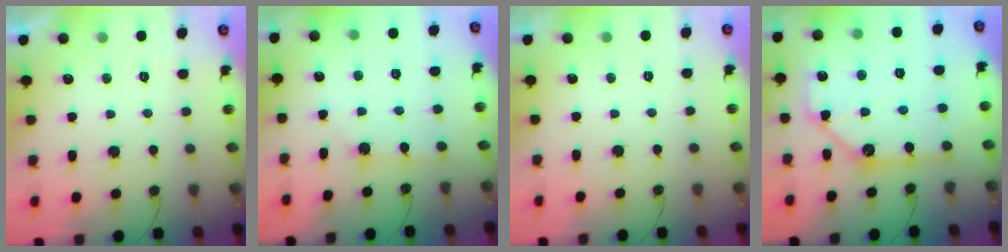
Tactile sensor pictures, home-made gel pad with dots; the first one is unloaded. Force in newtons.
{"total": 2.1, "press": 2.1, "slide": 0.2}
{"total": 0.0}
{"total": 11.6, "press": 11.5, "slide": 1.2}